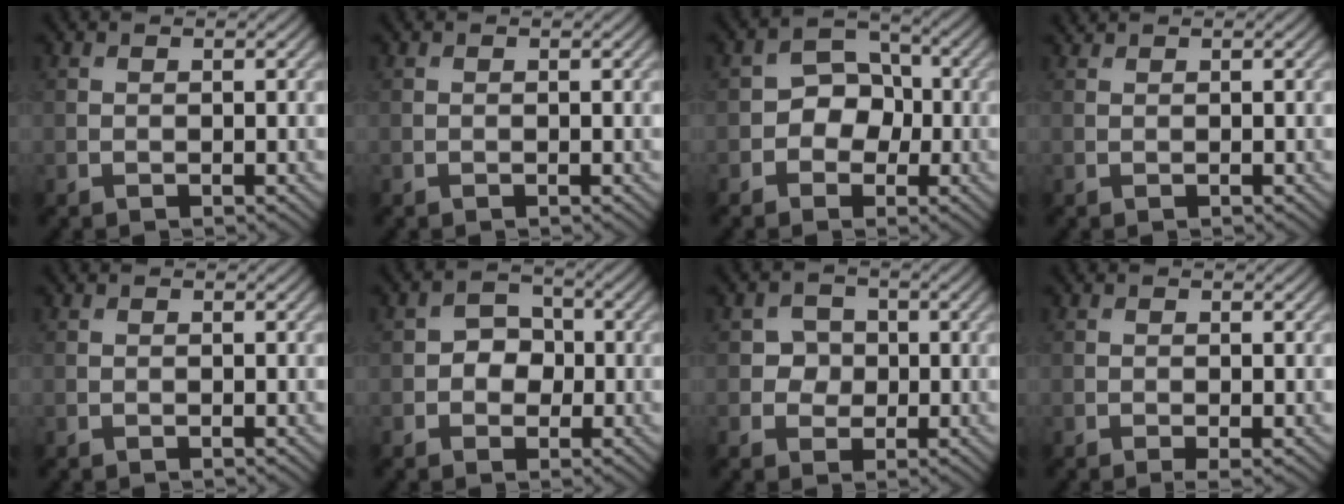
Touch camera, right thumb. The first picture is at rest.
{"total": 0.0}
{"total": 4.8, "force": [-1.0, 3.9, 2.6], "torque": [-0.022, 0.003, -0.032]}
{"total": 0.5, "force": [0.5, 0.0, 0.0], "torque": [-0.001, 0.004, 0.012]}
{"total": 0.0}
{"total": 3.2, "force": [-0.4, 2.8, 1.6], "torque": [-0.018, 0.002, -0.019]}
{"total": 2.6, "force": [-0.1, 2.5, 0.8], "torque": [-0.014, -0.001, -0.010]}
{"total": 0.7, "force": [-0.3, 0.1, 0.6], "torque": [-0.010, -0.005, -0.006]}